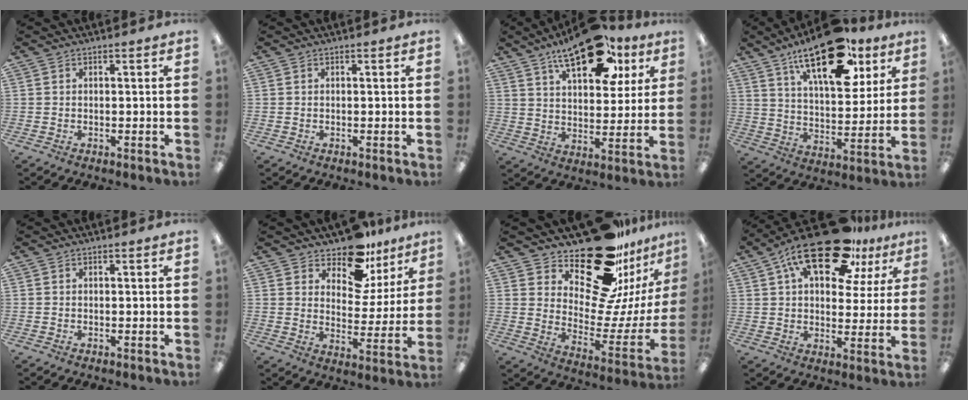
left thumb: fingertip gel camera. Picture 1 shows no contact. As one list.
[{"total": 0.0}, {"total": 20.7, "force": [13.2, 9.3, 12.9], "torque": [-0.195, -0.056, 0.217]}, {"total": 23.2, "force": [14.2, 10.3, 15.2], "torque": [-0.222, -0.068, 0.233]}, {"total": 0.0}, {"total": 13.3, "force": [10.9, 5.9, 4.8], "torque": [-0.077, -0.078, 0.198]}, {"total": 25.3, "force": [19.1, 10.6, 12.7], "torque": [-0.182, -0.138, 0.333]}, {"total": 21.6, "force": [13.1, 9.6, 14.2], "torque": [-0.234, -0.058, 0.221]}]